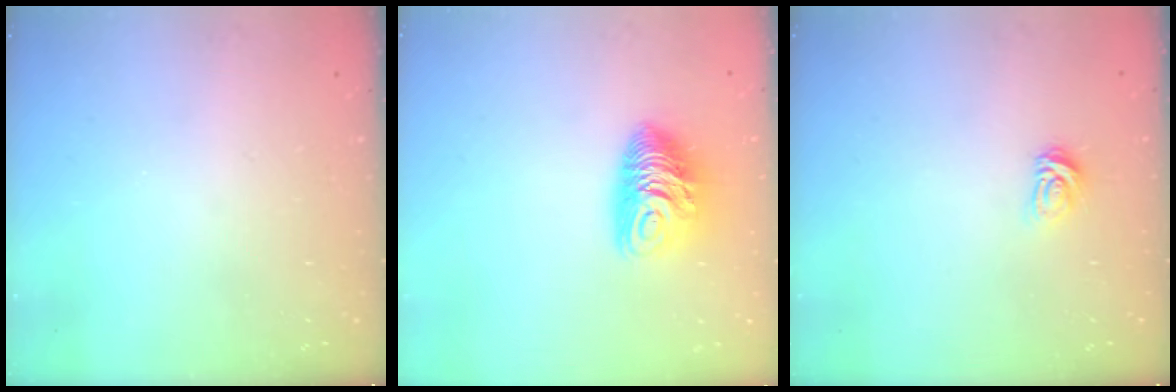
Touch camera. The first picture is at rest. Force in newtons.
{"total": 10.6, "press": 10.6, "slide": 0.7}
{"total": 4.6, "press": 4.6, "slide": 0.5}